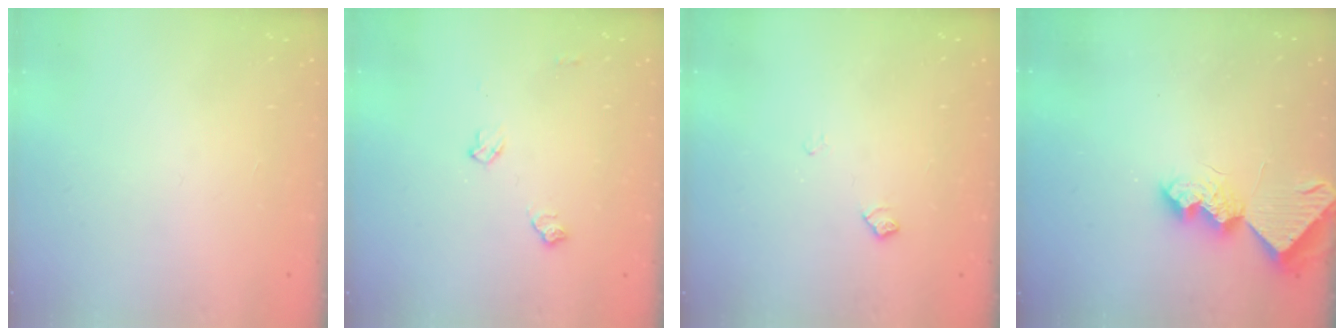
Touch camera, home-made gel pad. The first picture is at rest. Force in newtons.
{"total": 6.4, "press": 6.3, "slide": 0.9}
{"total": 5.2, "press": 5.2, "slide": 0.5}
{"total": 9.1, "press": 9.1, "slide": 0.5}